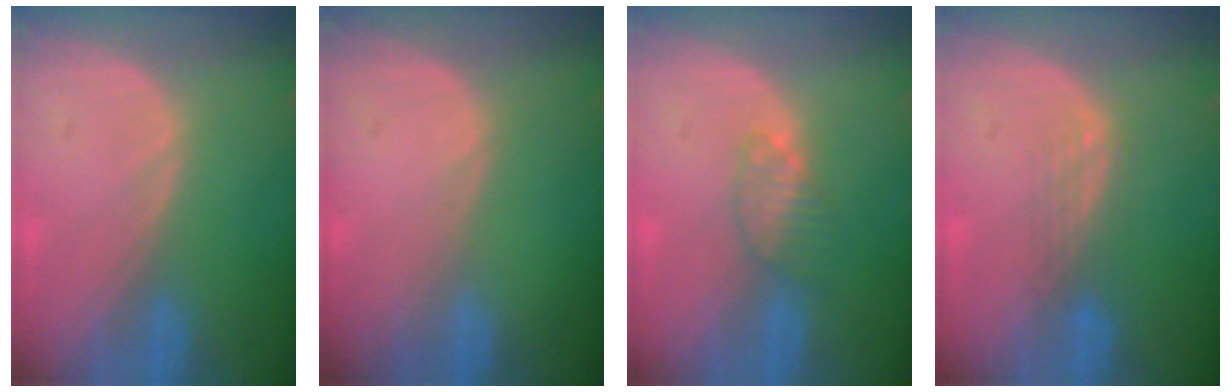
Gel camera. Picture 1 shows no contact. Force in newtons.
{"total": 0.0}
{"total": 3.4, "press": 3.2, "slide": 0.9}
{"total": 3.0, "press": 2.5, "slide": 1.7}